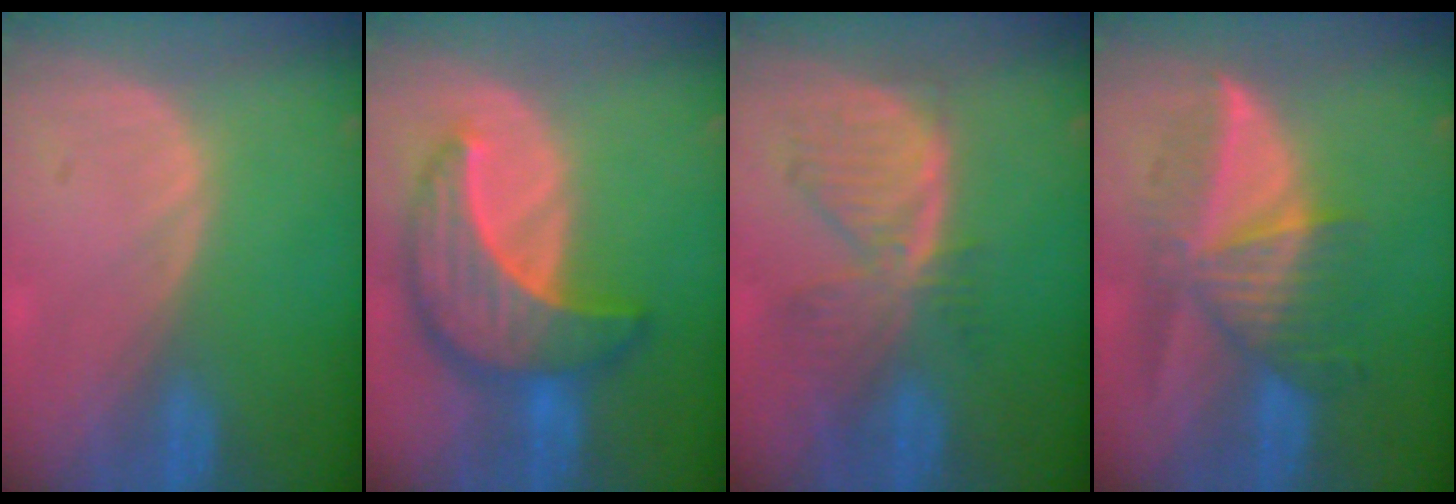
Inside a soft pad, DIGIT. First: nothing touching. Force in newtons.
{"total": 9.9, "press": 9.9, "slide": 0.8}
{"total": 7.8, "press": 6.8, "slide": 3.9}
{"total": 7.7, "press": 7.4, "slide": 2.0}